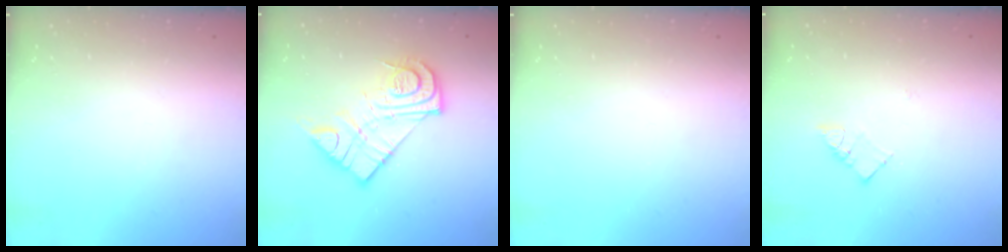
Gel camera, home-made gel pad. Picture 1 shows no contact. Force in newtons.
{"total": 15.4, "press": 15.4, "slide": 1.3}
{"total": 0.0}
{"total": 5.4, "press": 5.4, "slide": 0.1}